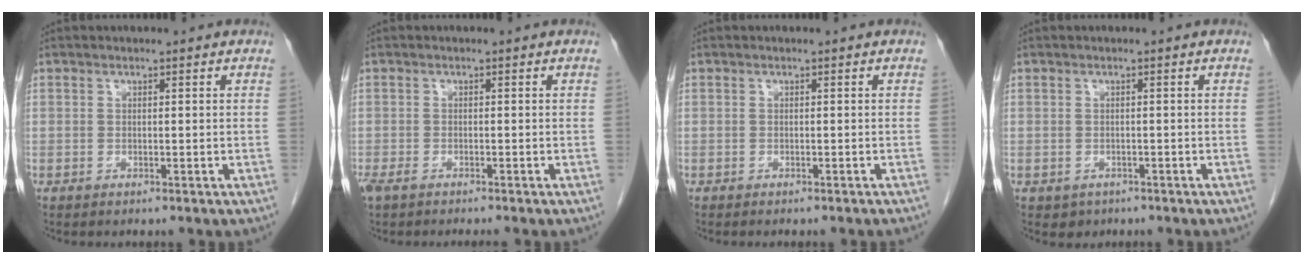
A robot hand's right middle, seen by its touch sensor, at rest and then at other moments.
{"total": 4.0, "force": [-3.2, 0.9, 2.3], "torque": [-0.039, -0.010, -0.048]}
{"total": 2.5, "force": [-2.3, 0.0, 1.0], "torque": [-0.013, 0.000, -0.028]}
{"total": 1.7, "force": [-0.9, 1.4, 0.3], "torque": [-0.006, 0.003, -0.007]}